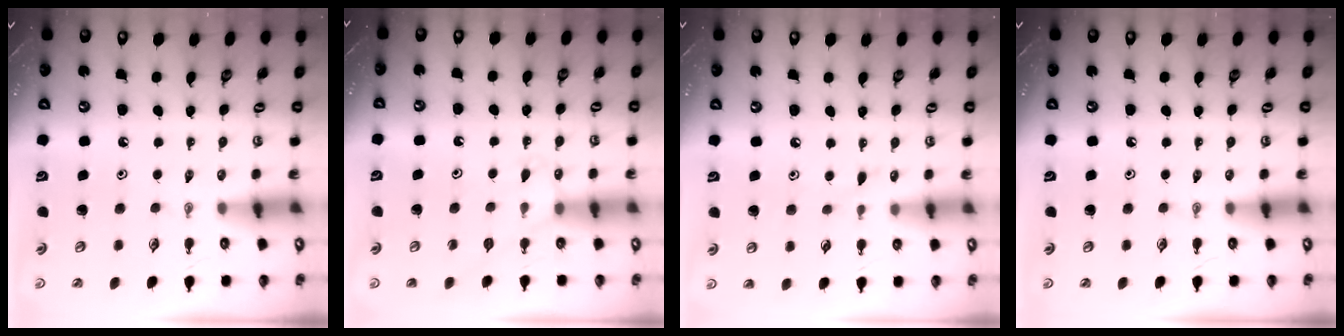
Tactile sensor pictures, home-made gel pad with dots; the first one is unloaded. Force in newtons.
{"total": 6.5, "press": 6.4, "slide": 0.9}
{"total": 5.7, "press": 5.6, "slide": 0.6}
{"total": 0.0}